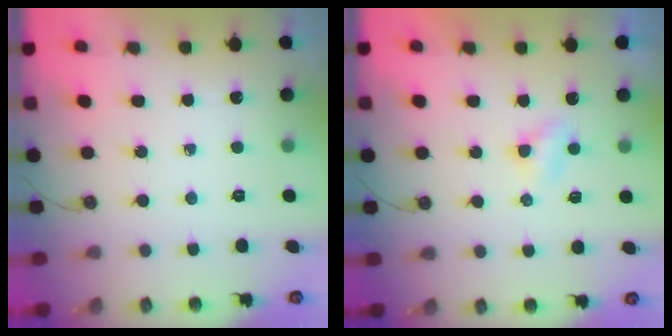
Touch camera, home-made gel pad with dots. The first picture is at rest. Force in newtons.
{"total": 2.8, "press": 2.7, "slide": 0.4}